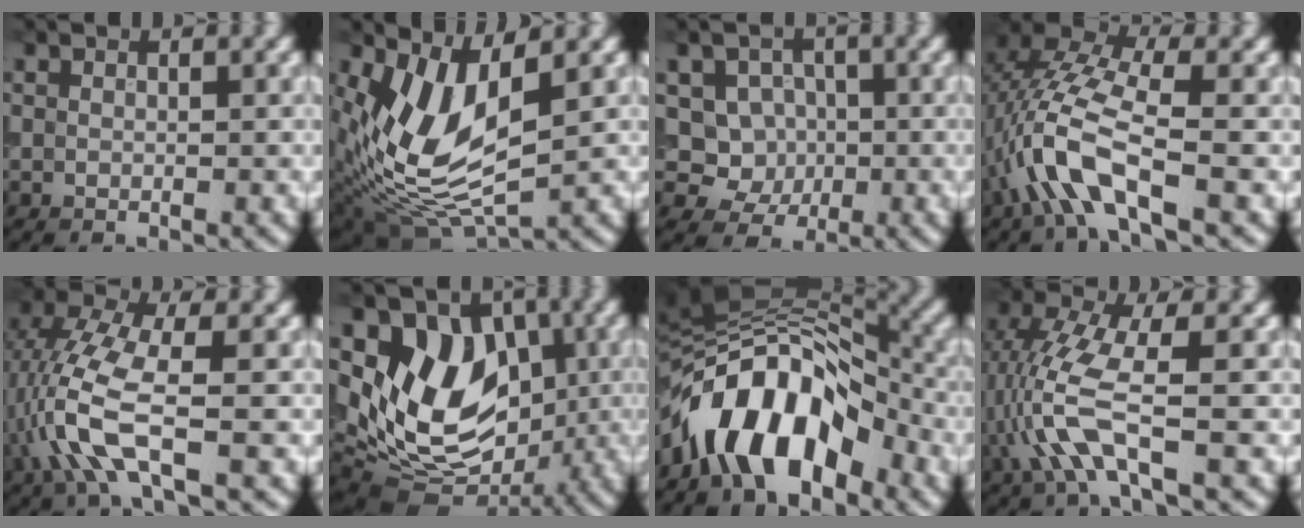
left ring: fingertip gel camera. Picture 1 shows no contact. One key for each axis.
{"total": 9.1, "fx": 1.5, "fy": 4.2, "fz": 7.9, "tx": -0.177, "ty": -0.012, "tz": 0.029}
{"total": 4.1, "fx": 0.1, "fy": 3.8, "fz": 1.6, "tx": -0.008, "ty": -0.002, "tz": -0.017}
{"total": 7.1, "fx": -2.3, "fy": 2.4, "fz": 6.2, "tx": -0.141, "ty": 0.014, "tz": -0.052}
{"total": 6.6, "fx": -1.4, "fy": 2.4, "fz": 6.0, "tx": -0.145, "ty": 0.006, "tz": -0.031}
{"total": 10.3, "fx": 1.6, "fy": 7.6, "fz": 6.8, "tx": -0.100, "ty": -0.007, "tz": 0.029}
{"total": 10.7, "fx": -5.2, "fy": 5.3, "fz": 7.7, "tx": -0.120, "ty": 0.022, "tz": -0.099}
{"total": 6.2, "fx": -1.3, "fy": 1.8, "fz": 5.8, "tx": -0.143, "ty": 0.005, "tz": -0.026}